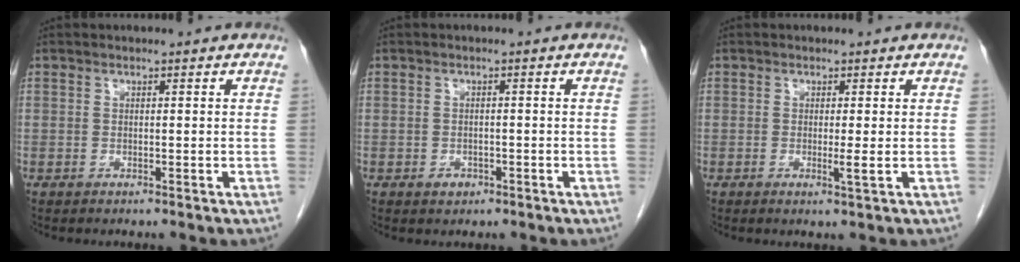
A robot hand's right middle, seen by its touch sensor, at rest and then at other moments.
{"total": 1.3, "force": [-0.7, 1.0, 0.5], "torque": [-0.010, 0.002, -0.004]}
{"total": 1.5, "force": [0.0, -0.3, 1.5], "torque": [-0.029, -0.006, 0.000]}